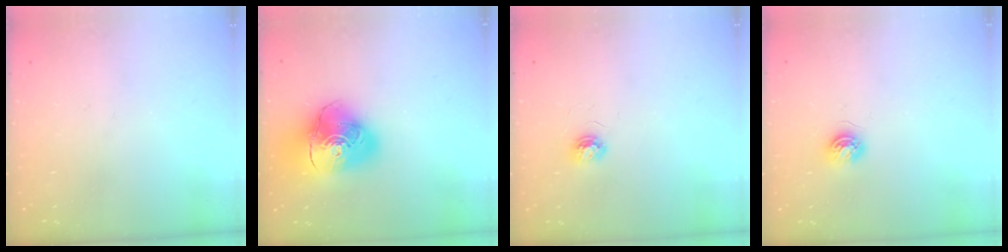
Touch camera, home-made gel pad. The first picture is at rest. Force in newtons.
{"total": 18.0, "press": 17.8, "slide": 2.4}
{"total": 3.7, "press": 3.7, "slide": 0.4}
{"total": 4.5, "press": 4.5, "slide": 0.6}